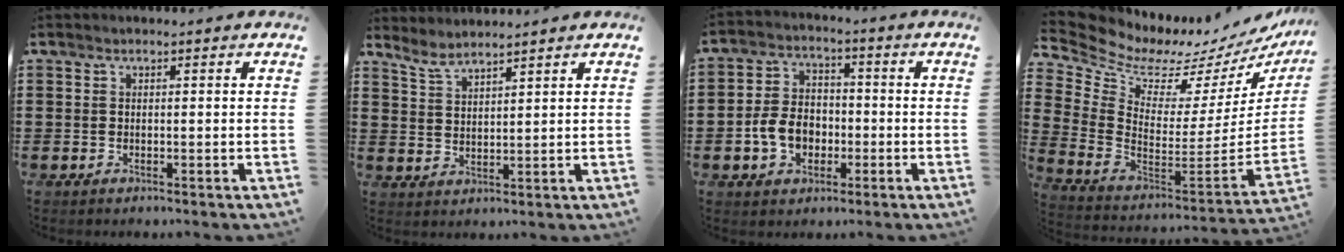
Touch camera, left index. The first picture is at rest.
{"total": 3.4, "force": [3.3, 0.2, 0.7], "torque": [-0.024, -0.010, 0.062]}
{"total": 6.9, "force": [-2.0, 5.2, 4.2], "torque": [-0.092, 0.004, -0.043]}
{"total": 4.9, "force": [4.2, 2.4, 0.9], "torque": [-0.052, -0.058, 0.069]}